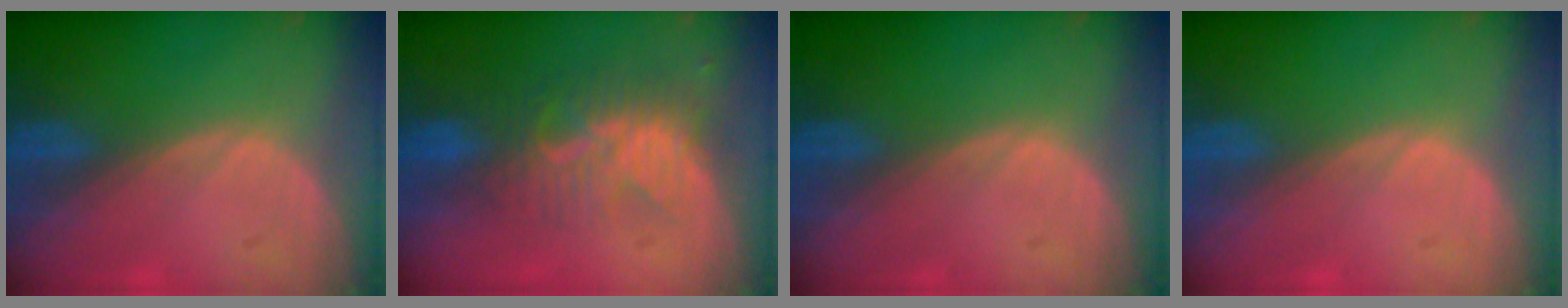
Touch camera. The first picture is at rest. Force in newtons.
{"total": 8.5, "press": 7.7, "slide": 3.6}
{"total": 0.0}
{"total": 0.0}